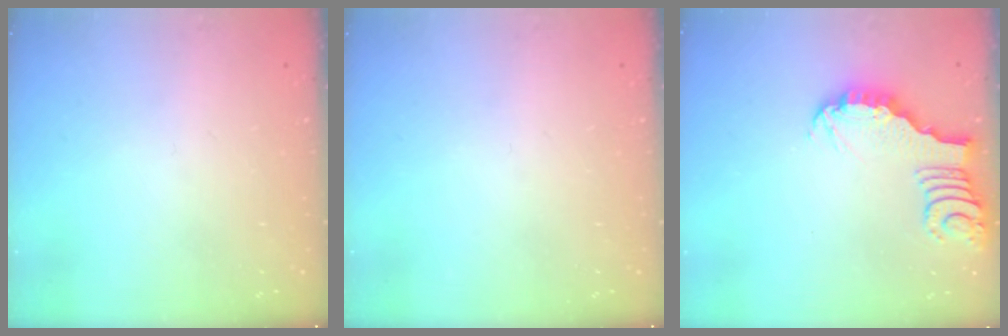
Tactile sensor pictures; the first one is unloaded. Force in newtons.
{"total": 0.0}
{"total": 3.1, "press": 3.1, "slide": 0.3}